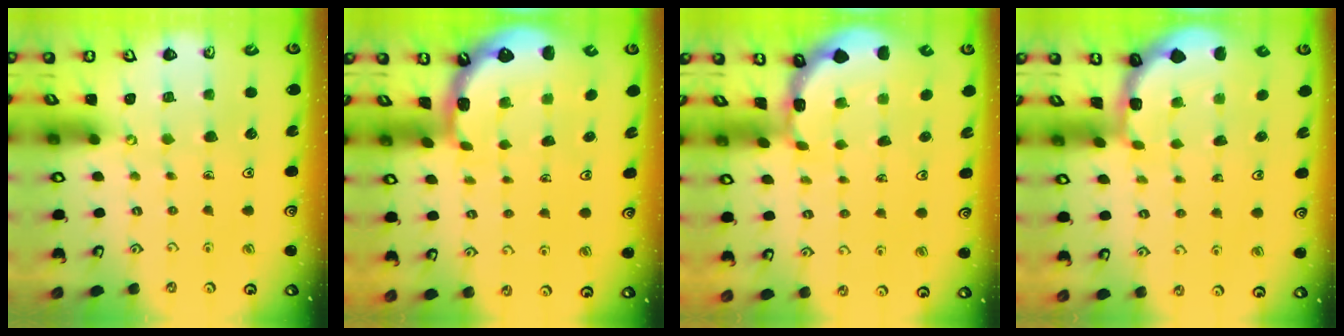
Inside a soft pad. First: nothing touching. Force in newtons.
{"total": 1.0, "press": 1.0, "slide": 0.2}
{"total": 1.4, "press": 1.4, "slide": 0.1}
{"total": 1.6, "press": 1.5, "slide": 0.3}